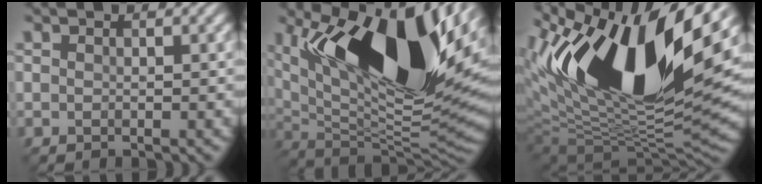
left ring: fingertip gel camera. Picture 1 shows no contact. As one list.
[{"total": 18.7, "force": [7.5, 6.7, 15.7], "torque": [-0.246, 0.008, 0.129]}, {"total": 16.7, "force": [6.3, 7.1, 13.8], "torque": [-0.244, 0.007, 0.101]}]